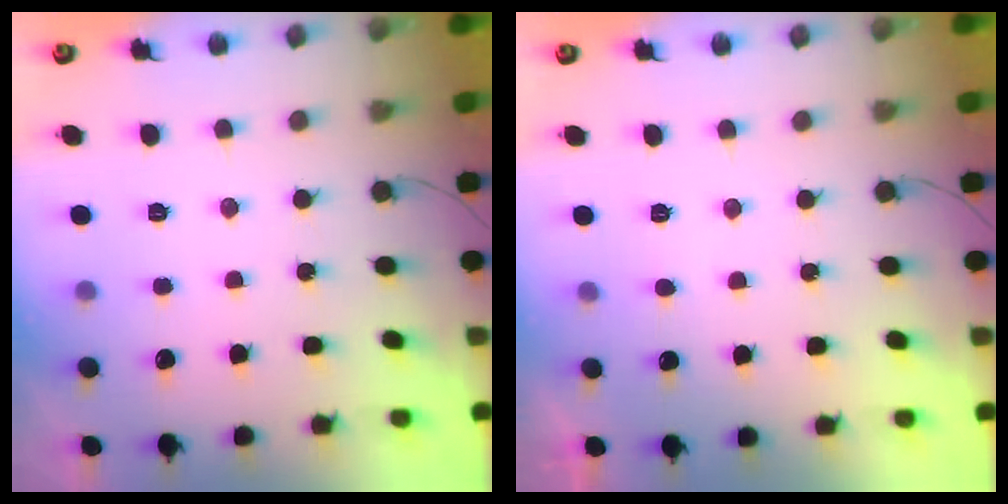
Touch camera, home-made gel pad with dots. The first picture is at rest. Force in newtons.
{"total": 2.3, "press": 2.3, "slide": 0.1}